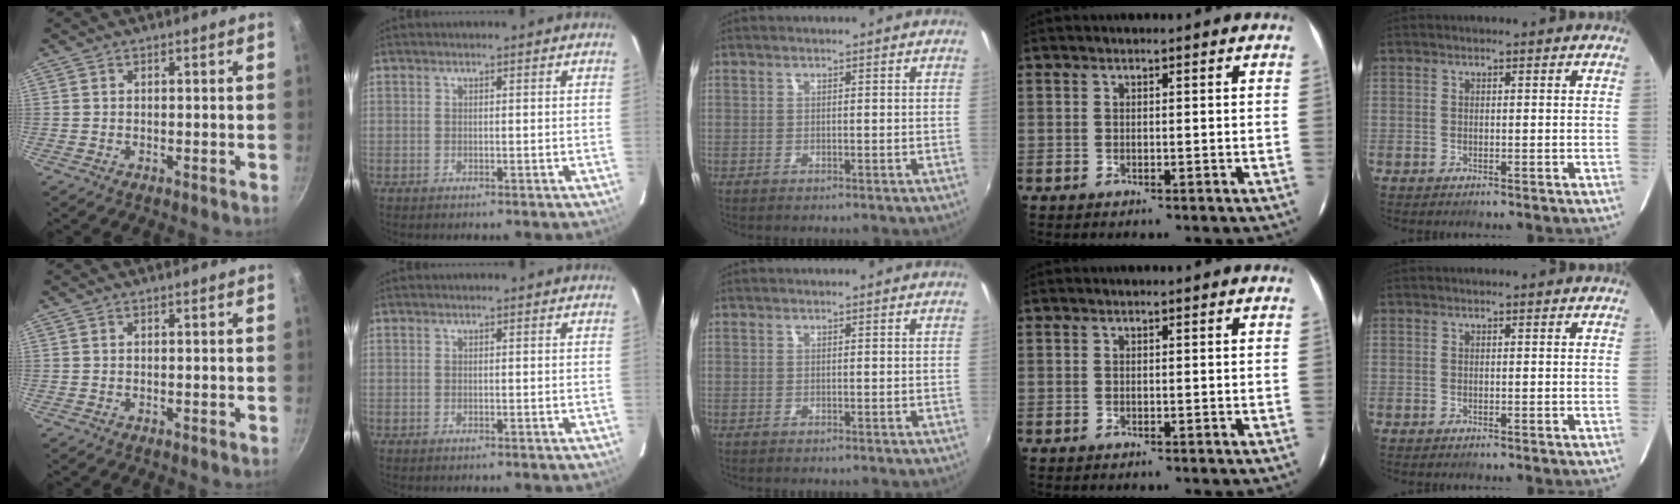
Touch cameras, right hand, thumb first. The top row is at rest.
{}